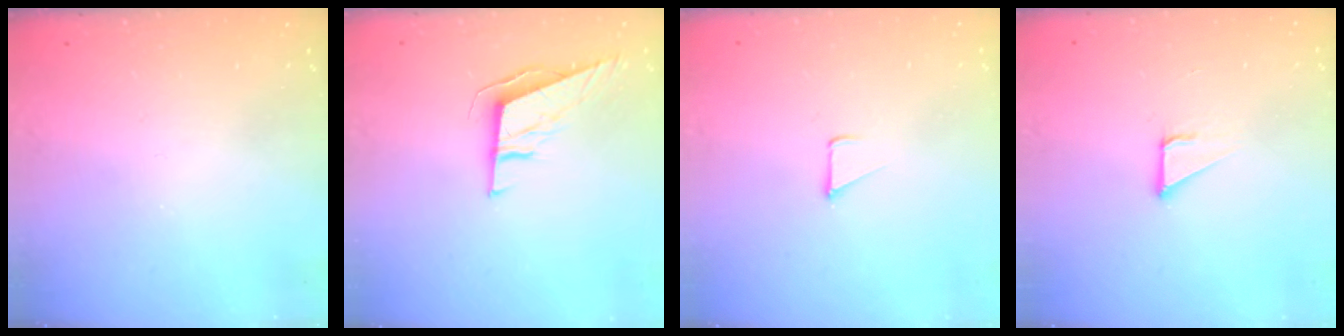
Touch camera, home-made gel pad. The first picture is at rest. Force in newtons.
{"total": 6.9, "press": 6.3, "slide": 2.8}
{"total": 1.8, "press": 1.7, "slide": 0.1}
{"total": 2.1, "press": 2.1, "slide": 0.0}